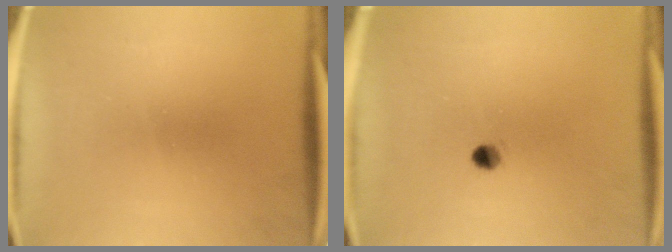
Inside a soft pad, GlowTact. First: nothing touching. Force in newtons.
{"total": 2.0}